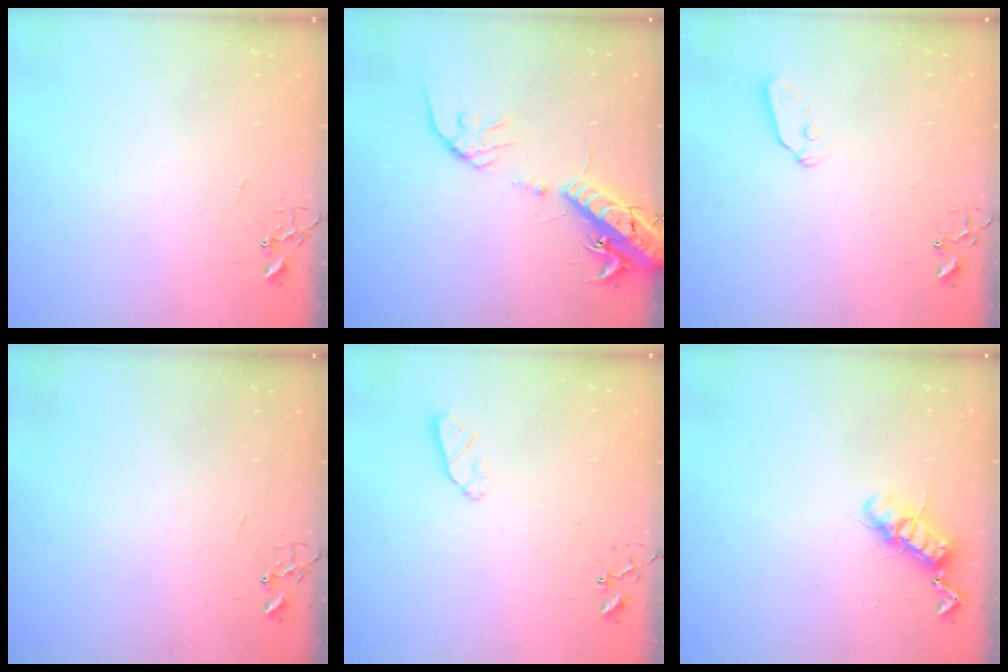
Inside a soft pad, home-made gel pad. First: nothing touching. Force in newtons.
{"total": 16.5, "press": 16.2, "slide": 3.6}
{"total": 6.0, "press": 6.0, "slide": 0.2}
{"total": 0.0}
{"total": 5.5, "press": 5.5, "slide": 0.5}
{"total": 11.3, "press": 11.2, "slide": 1.2}